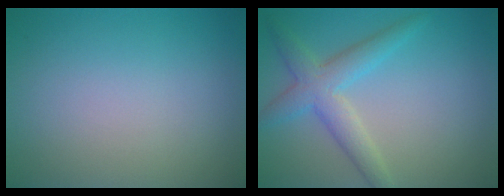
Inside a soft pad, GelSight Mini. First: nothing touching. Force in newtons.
{"total": 3.8, "press": 3.8, "slide": 0.2}